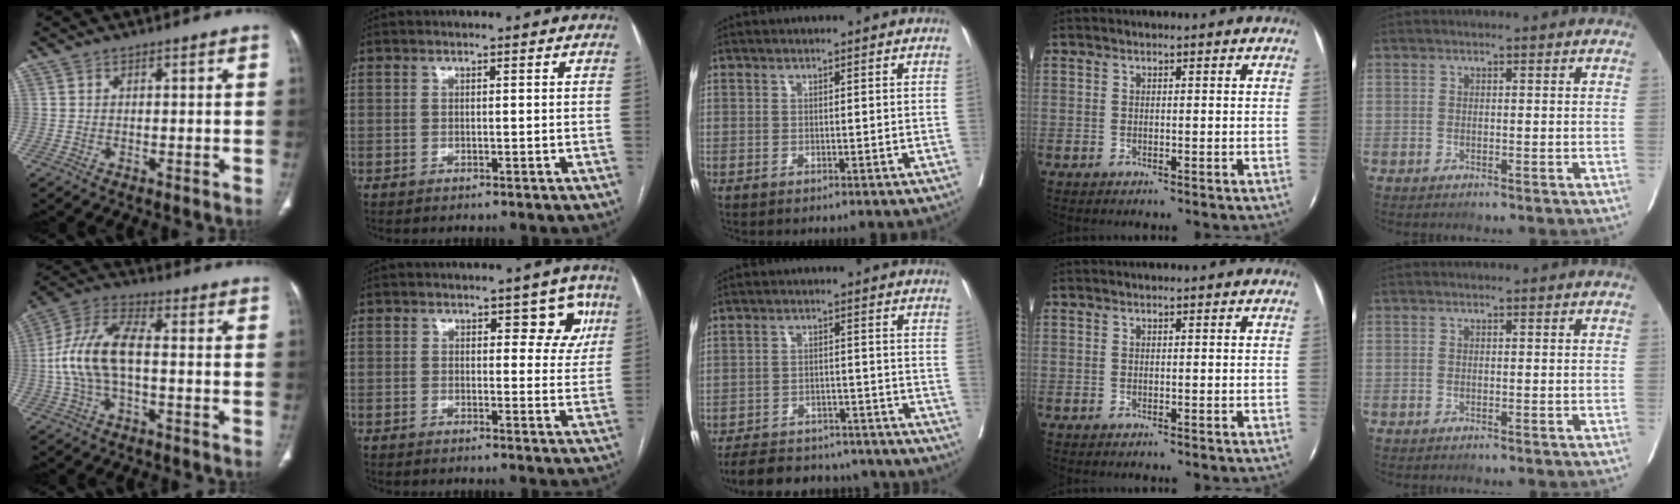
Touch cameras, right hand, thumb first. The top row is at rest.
{"thumb": {"total": 11.9, "force": [-1.0, 5.6, 10.4], "torque": [-0.229, 0.038, -0.021]}, "index": {"total": 5.1, "force": [2.2, 2.9, 3.5], "torque": [-0.018, 0.010, 0.020]}, "middle": {"total": 17.5, "force": [-15.7, 5.6, 5.2], "torque": [-0.109, 0.006, -0.208]}}